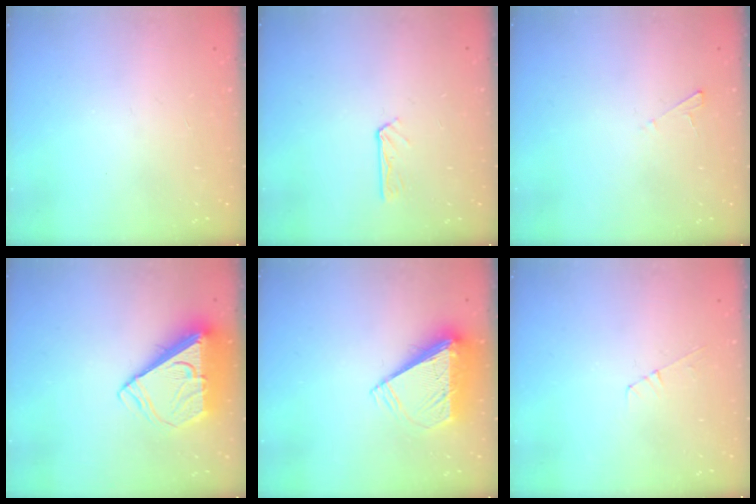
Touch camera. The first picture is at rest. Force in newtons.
{"total": 2.7, "press": 2.7, "slide": 0.2}
{"total": 2.0, "press": 2.0, "slide": 0.2}
{"total": 9.4, "press": 9.3, "slide": 1.4}
{"total": 8.6, "press": 8.5, "slide": 1.3}
{"total": 5.3, "press": 5.2, "slide": 0.5}